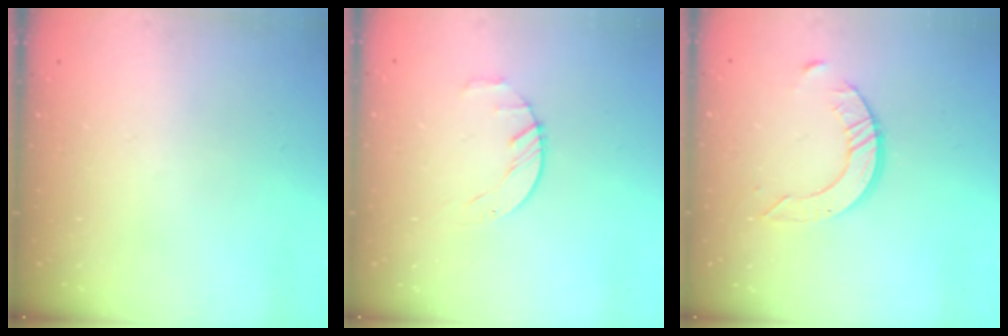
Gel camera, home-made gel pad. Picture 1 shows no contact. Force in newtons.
{"total": 2.1, "press": 2.1, "slide": 0.3}
{"total": 6.5, "press": 6.5, "slide": 0.6}